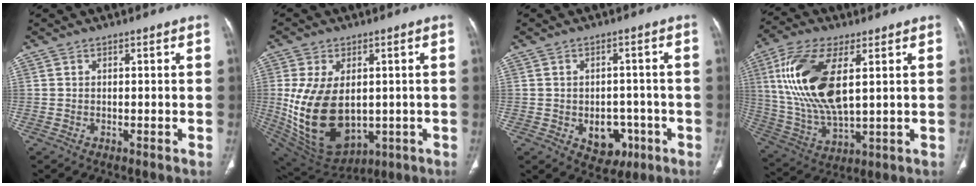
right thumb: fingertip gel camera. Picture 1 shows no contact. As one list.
[{"total": 18.4, "force": [-0.7, 11.5, 14.3], "torque": [-0.260, -0.013, 0.024]}, {"total": 7.5, "force": [-2.5, 5.5, 4.4], "torque": [-0.028, 0.018, -0.021]}, {"total": 18.4, "force": [4.3, 8.1, 16.0], "torque": [-0.335, -0.015, 0.089]}]